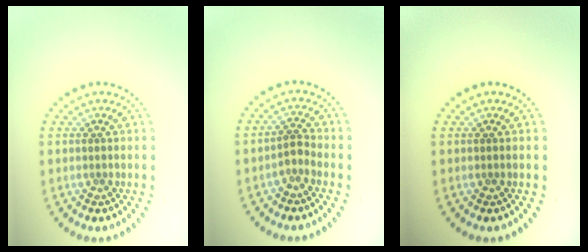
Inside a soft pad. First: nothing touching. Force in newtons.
{"total": 1.3, "press": 1.0, "slide": 0.8}
{"total": 0.0}